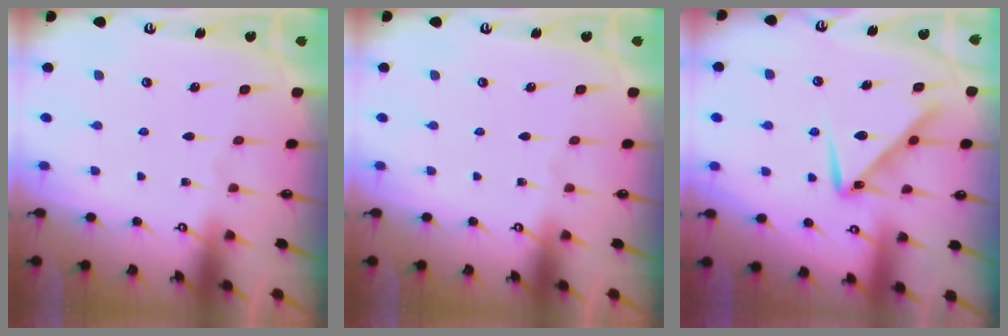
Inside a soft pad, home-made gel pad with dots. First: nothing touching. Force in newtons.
{"total": 0.0}
{"total": 11.4, "press": 11.4, "slide": 0.2}